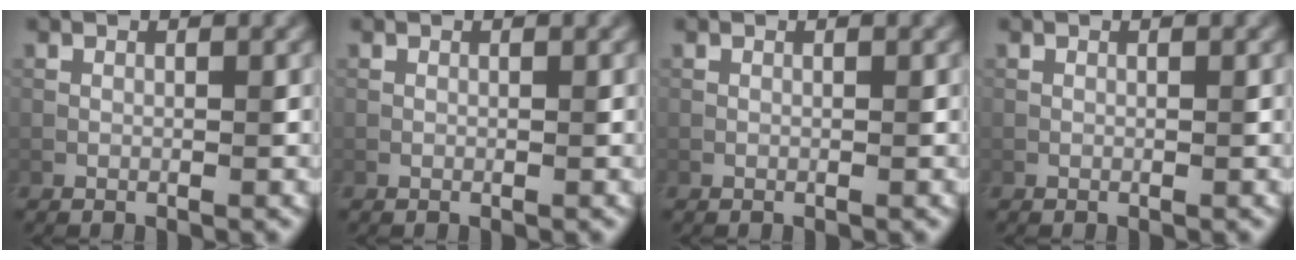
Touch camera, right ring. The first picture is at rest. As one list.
[{"total": 0.0}, {"total": 0.0}, {"total": 0.0}]